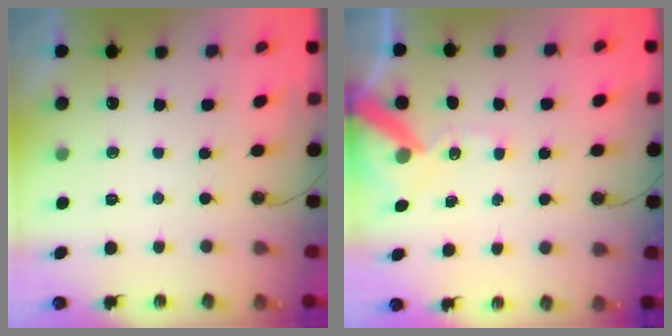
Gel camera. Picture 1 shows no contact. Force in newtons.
{"total": 11.3, "press": 11.2, "slide": 1.7}